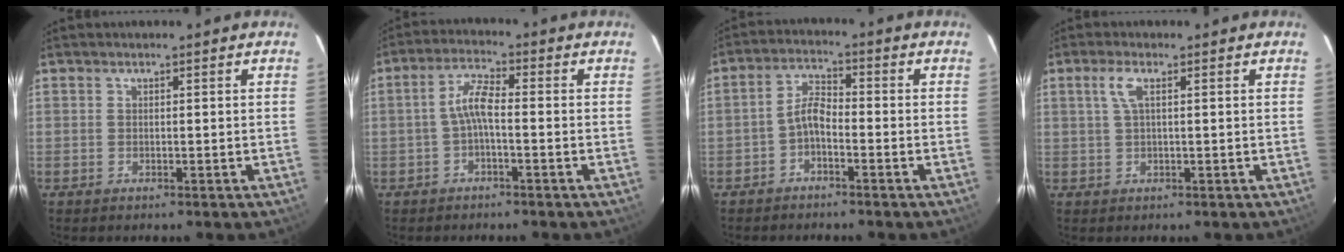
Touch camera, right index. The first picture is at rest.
{"total": 4.2, "force": [-1.2, 1.0, 3.9], "torque": [-0.085, 0.014, -0.025]}
{"total": 3.7, "force": [-2.2, 1.4, 2.6], "torque": [-0.059, 0.015, -0.045]}
{"total": 2.9, "force": [0.9, 0.5, 2.7], "torque": [-0.057, 0.005, 0.017]}